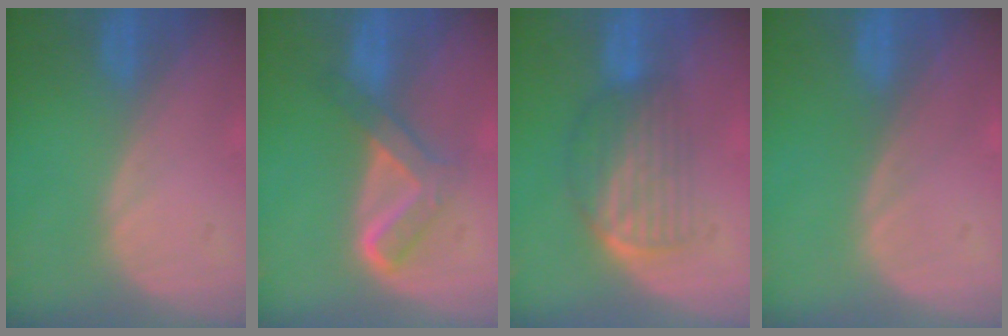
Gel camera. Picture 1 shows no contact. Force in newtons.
{"total": 5.2, "press": 5.1, "slide": 0.7}
{"total": 7.0, "press": 5.8, "slide": 3.8}
{"total": 0.0}